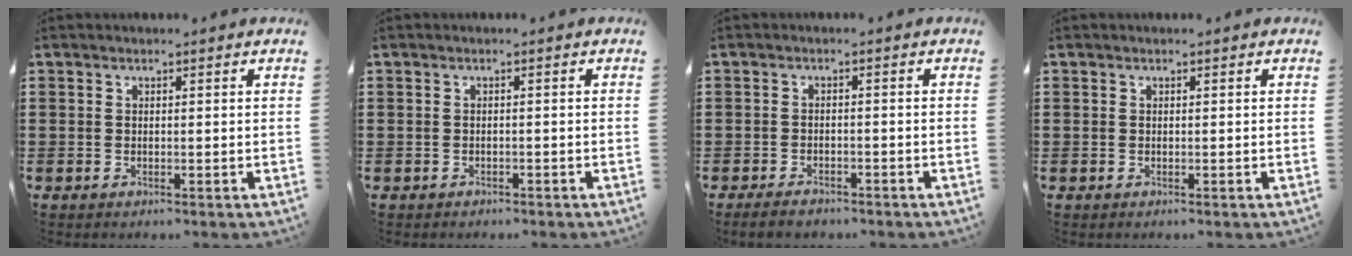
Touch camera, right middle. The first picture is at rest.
{"total": 0.7, "force": [-0.6, 0.2, 0.0], "torque": [-0.001, 0.002, -0.015]}
{"total": 2.2, "force": [-1.9, 0.7, 1.0], "torque": [-0.025, 0.000, -0.039]}
{"total": 0.0}